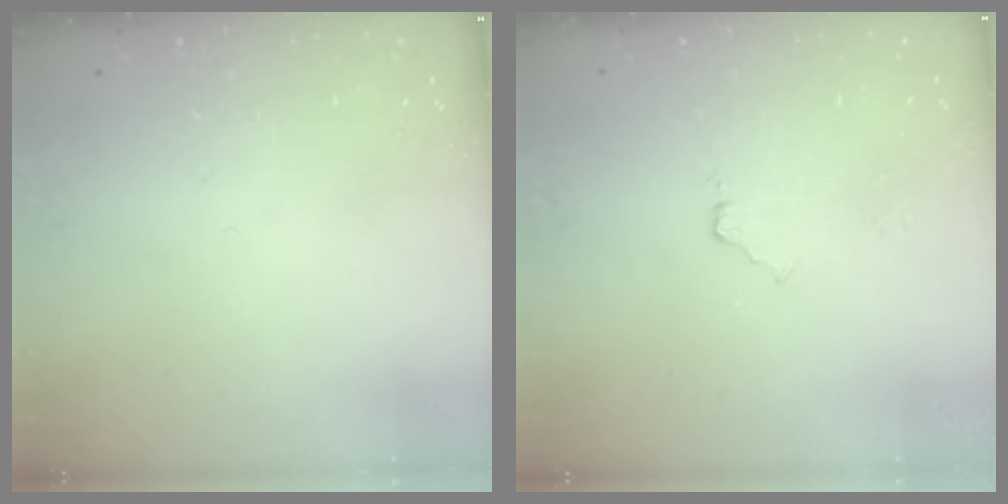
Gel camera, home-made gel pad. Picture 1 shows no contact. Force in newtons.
{"total": 3.9, "press": 3.9, "slide": 0.5}